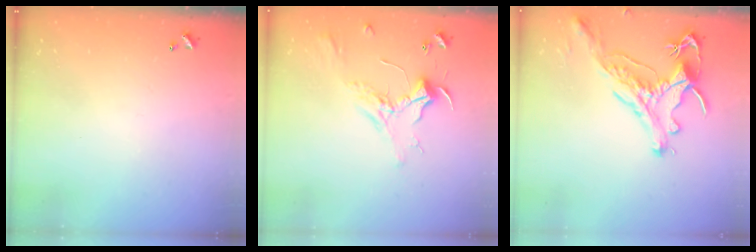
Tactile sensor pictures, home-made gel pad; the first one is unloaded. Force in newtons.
{"total": 2.3, "press": 2.2, "slide": 0.9}
{"total": 1.2, "press": 0.9, "slide": 0.9}